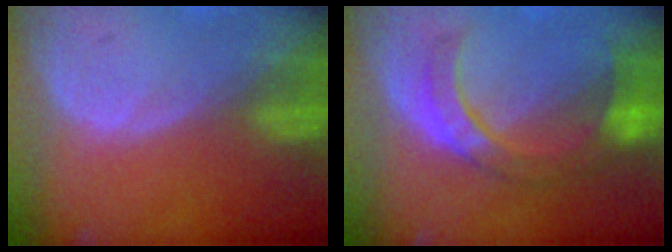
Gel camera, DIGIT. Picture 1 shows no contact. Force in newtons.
{"total": 8.8, "press": 7.8, "slide": 4.0}